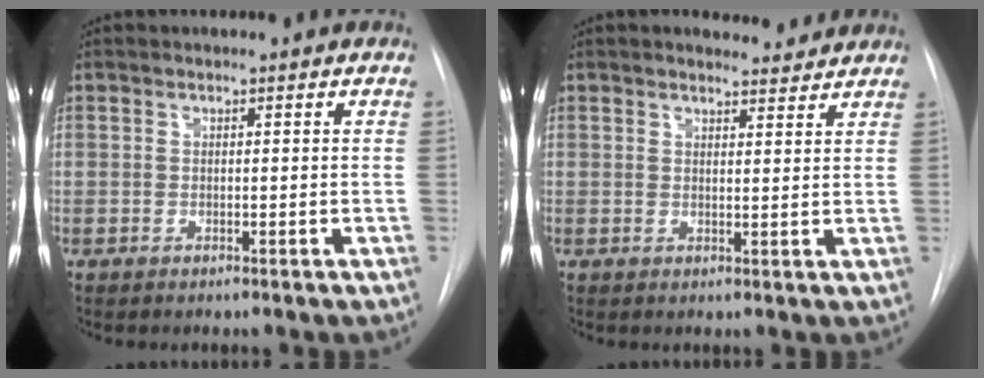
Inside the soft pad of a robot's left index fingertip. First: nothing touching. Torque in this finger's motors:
{"motor_torque": [0.33, -0.53, 0.07, 0.01]}